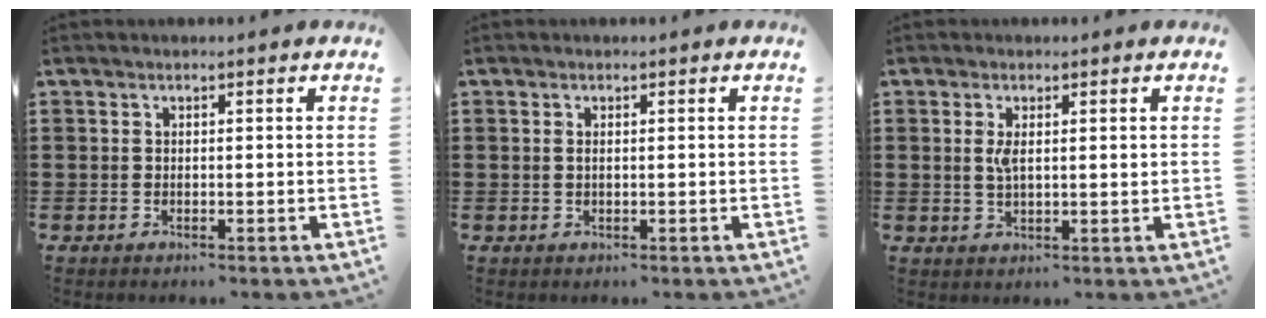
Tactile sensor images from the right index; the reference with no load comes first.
{"total": 0.7, "force": [0.0, 0.1, 0.7], "torque": [-0.014, -0.001, 0.000]}
{"total": 3.0, "force": [0.6, 1.0, 2.7], "torque": [-0.056, 0.005, 0.008]}